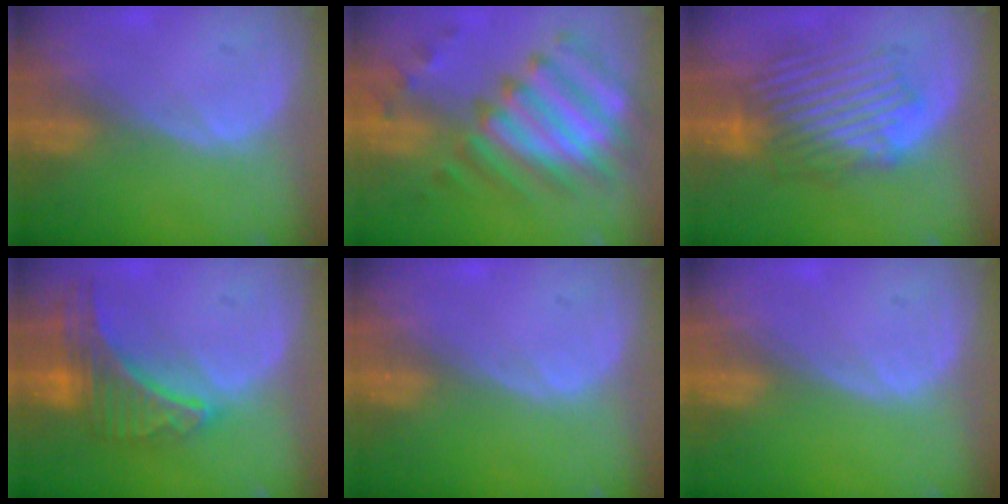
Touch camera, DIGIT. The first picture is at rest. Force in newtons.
{"total": 10.7, "press": 10.2, "slide": 3.2}
{"total": 9.0, "press": 8.6, "slide": 2.7}
{"total": 9.1, "press": 8.0, "slide": 4.3}
{"total": 0.0}
{"total": 0.0}